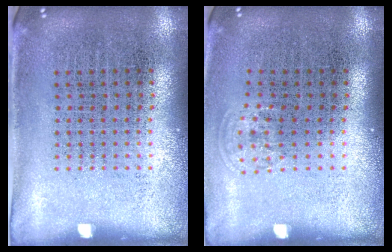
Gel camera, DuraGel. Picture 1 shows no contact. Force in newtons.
{"total": 0.8, "press": 0.6, "slide": 0.5}